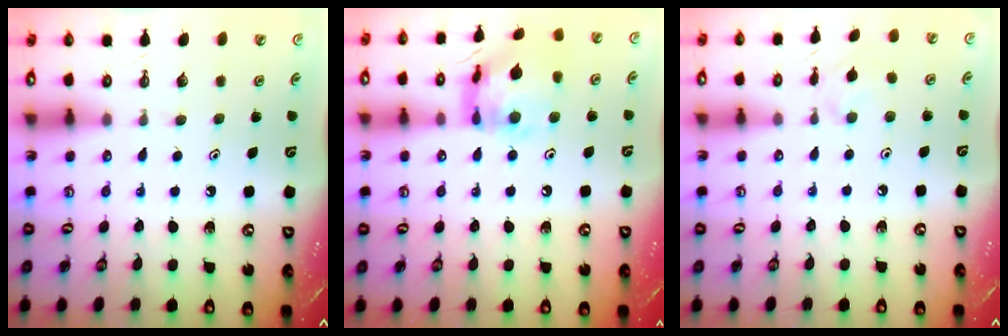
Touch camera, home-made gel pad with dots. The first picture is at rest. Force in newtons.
{"total": 14.9, "press": 14.9, "slide": 1.3}
{"total": 2.8, "press": 2.7, "slide": 0.6}